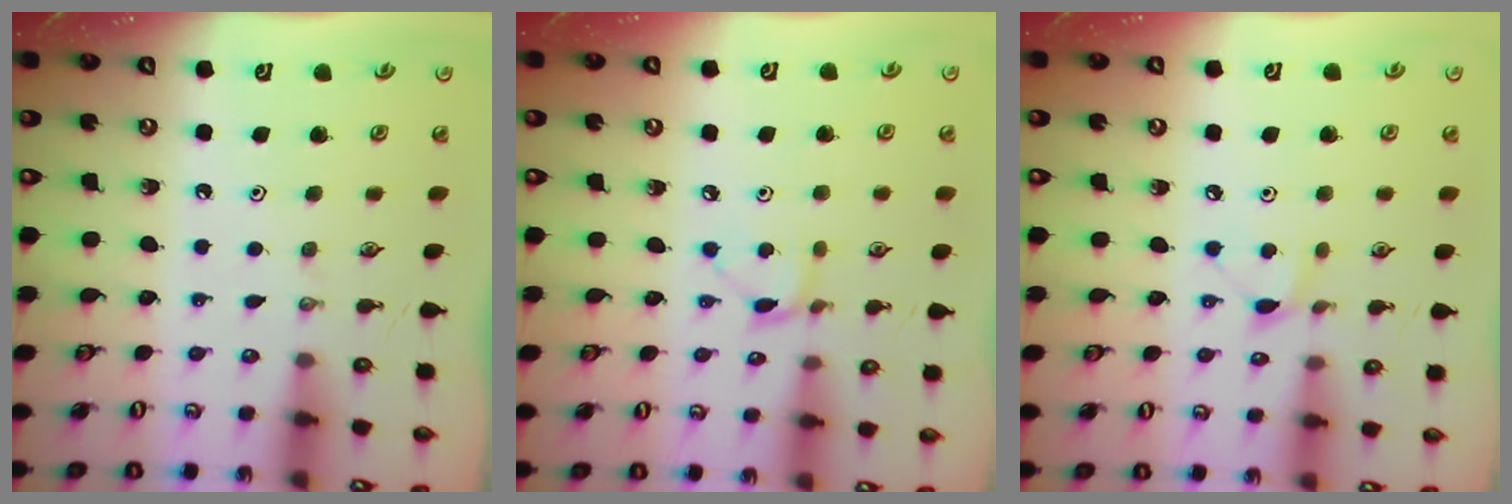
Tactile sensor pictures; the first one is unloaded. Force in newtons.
{"total": 5.7, "press": 5.6, "slide": 0.6}
{"total": 6.4, "press": 6.4, "slide": 0.4}